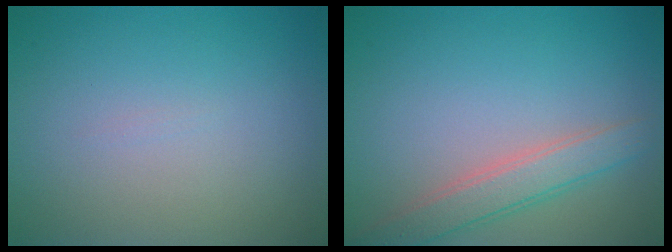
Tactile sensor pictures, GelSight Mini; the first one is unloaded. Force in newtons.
{"total": 3.2, "press": 3.2, "slide": 0.1}